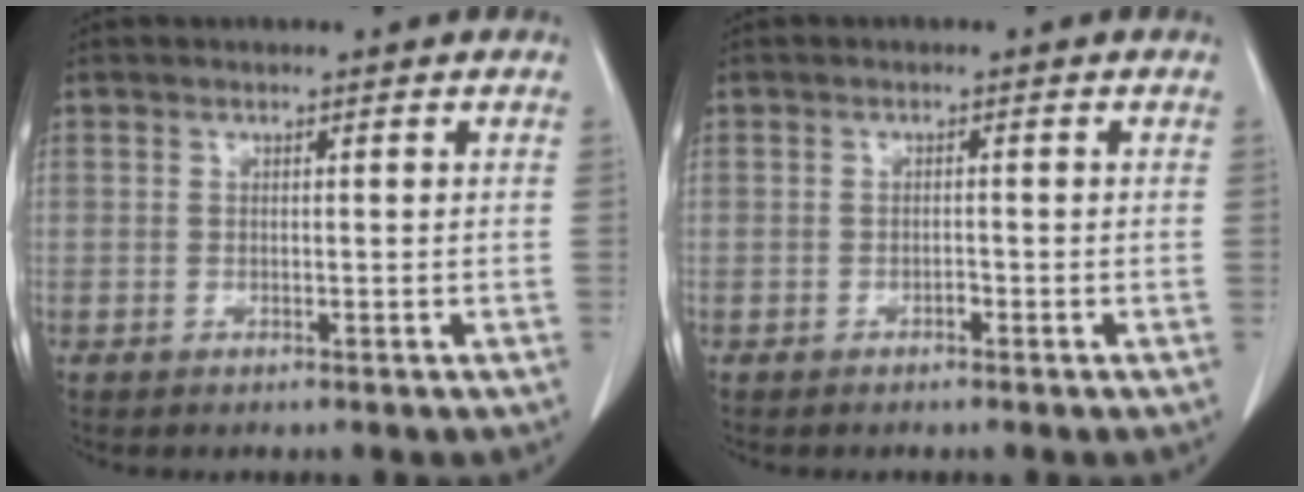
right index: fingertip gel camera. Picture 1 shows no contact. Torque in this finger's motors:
{"motor_torque": [0.06, -0.02, 0.04, 0.00]}